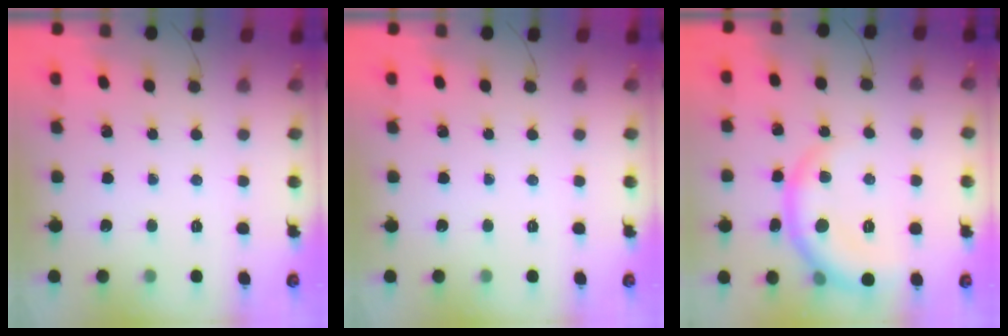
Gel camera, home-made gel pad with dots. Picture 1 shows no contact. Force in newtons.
{"total": 0.0}
{"total": 9.6, "press": 9.6, "slide": 1.1}